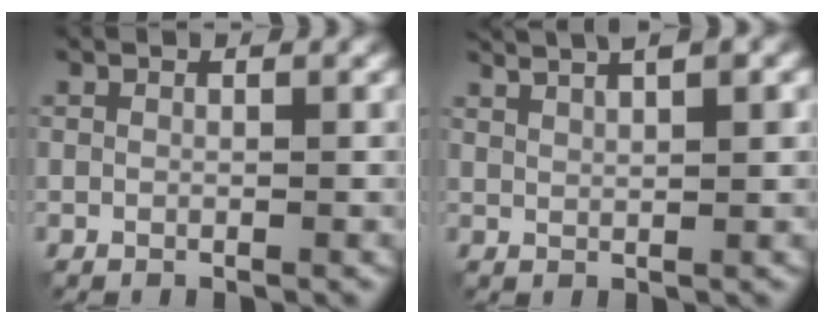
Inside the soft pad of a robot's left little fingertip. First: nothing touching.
{"total": 4.7, "force": [2.8, 1.4, 3.5], "torque": [-0.039, 0.018, 0.026]}